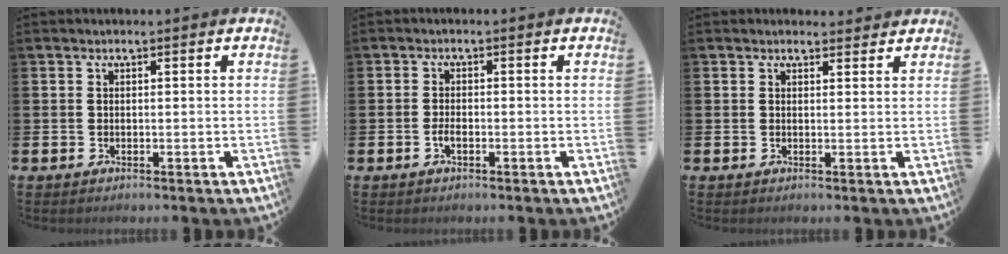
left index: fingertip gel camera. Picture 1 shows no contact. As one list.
[{"total": 1.5, "force": [-0.6, 0.6, 1.2], "torque": [-0.029, 0.003, -0.012]}, {"total": 1.4, "force": [1.3, 0.4, 0.1], "torque": [0.008, -0.004, 0.021]}]